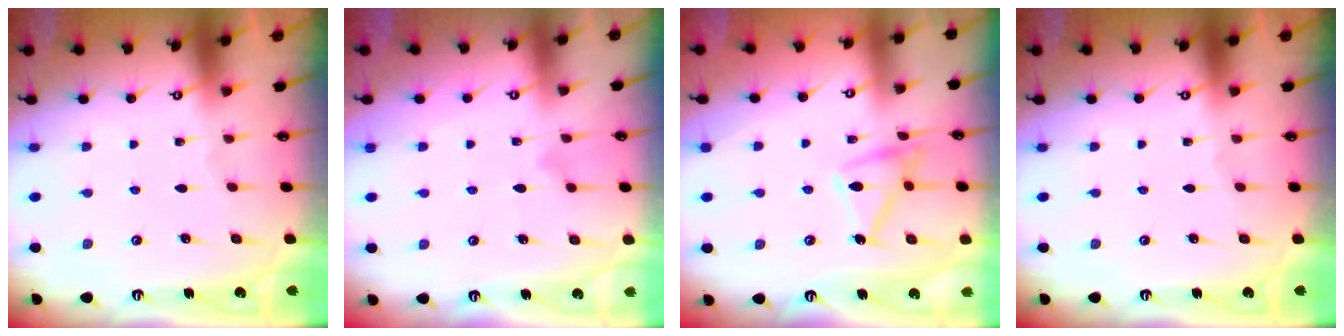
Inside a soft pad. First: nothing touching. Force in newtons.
{"total": 7.0, "press": 7.0, "slide": 0.3}
{"total": 14.2, "press": 14.2, "slide": 0.8}
{"total": 0.0}